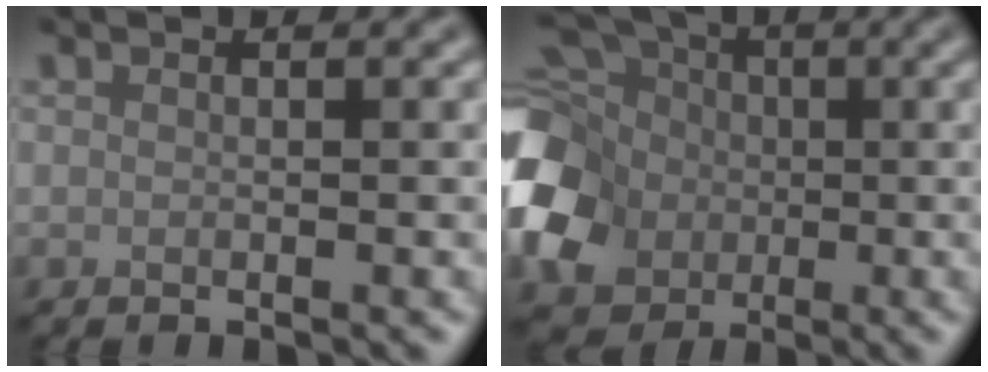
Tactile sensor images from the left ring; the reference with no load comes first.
{"total": 12.0, "force": [-1.7, 9.8, 6.8], "torque": [-0.158, 0.000, -0.046]}